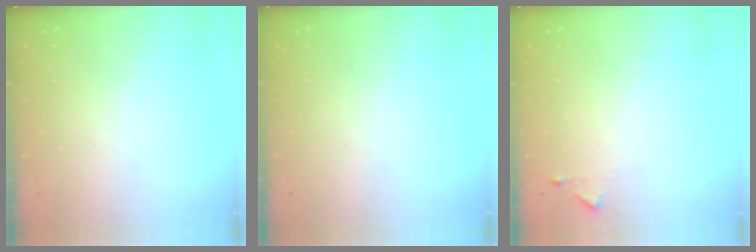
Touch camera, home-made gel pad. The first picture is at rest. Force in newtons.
{"total": 0.0}
{"total": 4.4, "press": 4.3, "slide": 0.4}